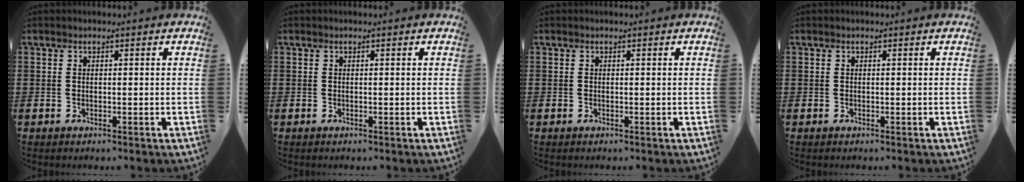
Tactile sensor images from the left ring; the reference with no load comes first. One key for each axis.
{"total": 0.0}
{"total": 0.0}
{"total": 0.0}